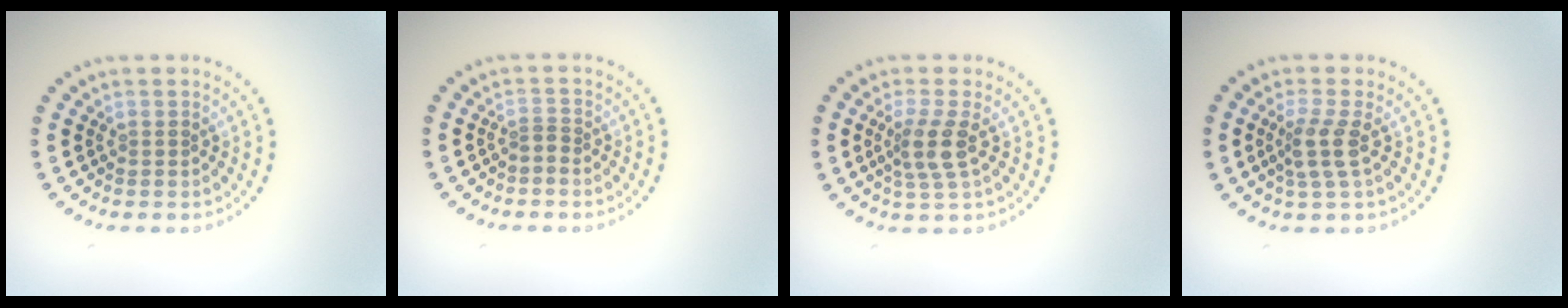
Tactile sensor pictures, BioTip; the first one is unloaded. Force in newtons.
{"total": 0.8, "press": 0.5, "slide": 0.6}
{"total": 2.7, "press": 2.2, "slide": 1.6}
{"total": 2.4, "press": 1.9, "slide": 1.6}